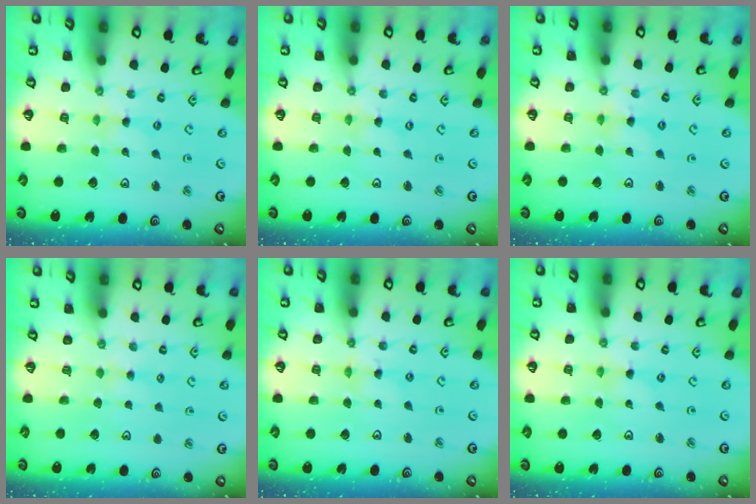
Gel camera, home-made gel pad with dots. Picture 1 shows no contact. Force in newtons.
{"total": 0.0}
{"total": 1.1, "press": 1.0, "slide": 0.2}
{"total": 2.8, "press": 2.7, "slide": 0.5}
{"total": 1.3, "press": 1.3, "slide": 0.2}
{"total": 0.0}